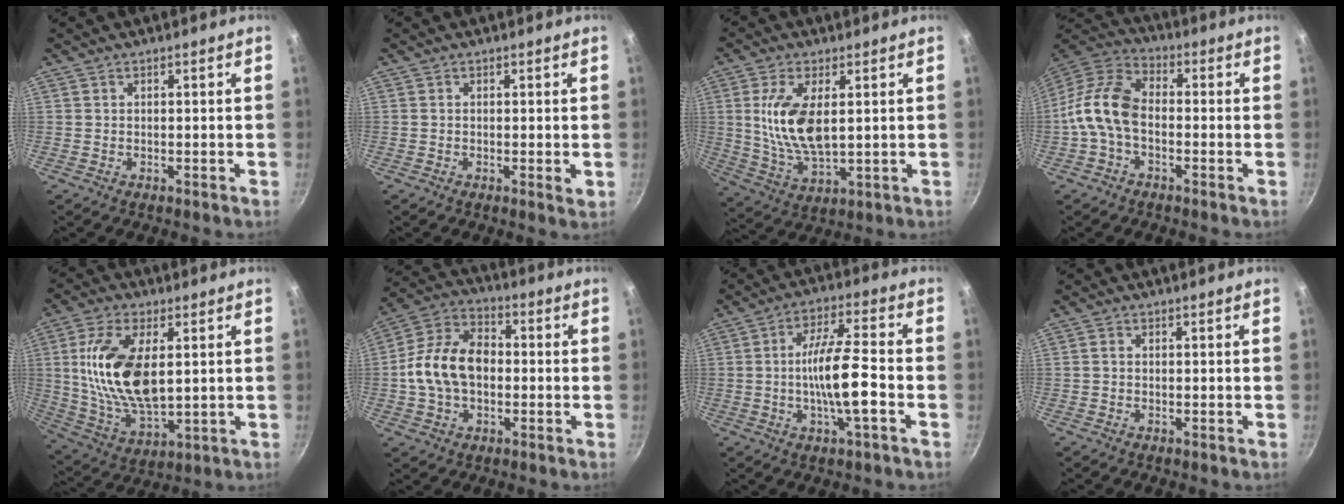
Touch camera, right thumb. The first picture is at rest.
{"total": 1.4, "force": [0.0, 0.4, 1.3], "torque": [-0.021, -0.004, -0.003]}
{"total": 12.0, "force": [2.1, 5.7, 10.4], "torque": [-0.198, -0.014, 0.049]}
{"total": 11.4, "force": [-2.3, 7.1, 8.6], "torque": [-0.161, 0.041, -0.065]}
{"total": 17.1, "force": [2.9, 8.6, 14.5], "torque": [-0.272, -0.013, 0.063]}
{"total": 14.0, "force": [-0.9, 9.6, 10.2], "torque": [-0.159, 0.036, -0.032]}
{"total": 11.1, "force": [-2.4, 2.2, 10.6], "torque": [-0.190, 0.024, -0.049]}
{"total": 0.8, "force": [-0.2, 0.6, 0.5], "torque": [-0.009, 0.004, -0.005]}